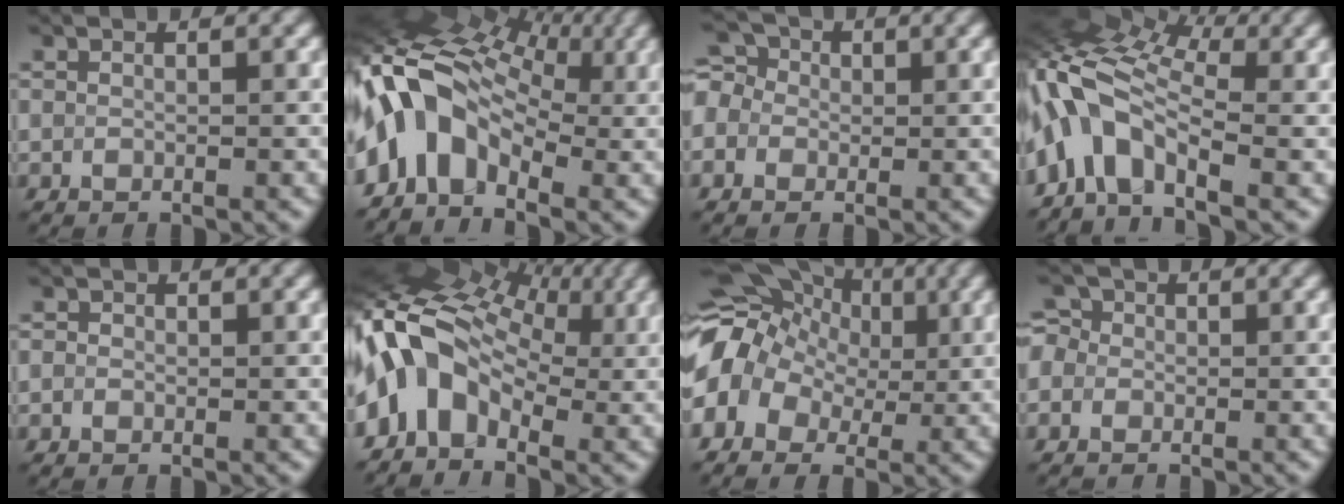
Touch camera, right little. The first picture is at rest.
{"total": 10.4, "force": [-1.5, 7.2, 7.3], "torque": [-0.129, 0.017, -0.049]}
{"total": 5.0, "force": [0.5, 4.4, 2.3], "torque": [-0.044, 0.031, -0.024]}
{"total": 8.4, "force": [-2.2, 4.5, 6.7], "torque": [-0.126, 0.026, -0.065]}
{"total": 0.6, "force": [-0.1, 0.5, 0.2], "torque": [-0.003, -0.003, -0.005]}
{"total": 11.2, "force": [0.2, 7.9, 8.0], "torque": [-0.147, 0.016, -0.016]}
{"total": 8.8, "force": [0.7, 6.9, 5.4], "torque": [-0.092, 0.015, 0.001]}
{"total": 4.5, "force": [-0.5, 4.2, 1.5], "torque": [-0.032, 0.024, -0.042]}